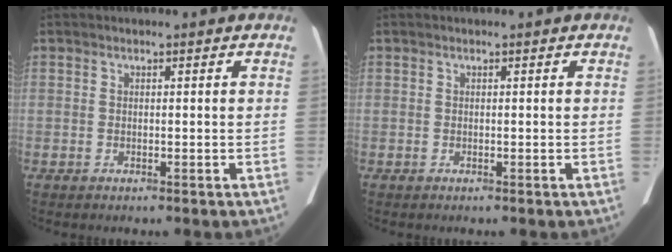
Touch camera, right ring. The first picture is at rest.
{"total": 0.0}